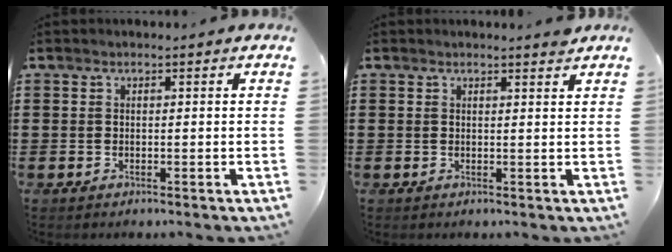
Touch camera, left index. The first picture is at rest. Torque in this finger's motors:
{"motor_torque": [0.53, -0.28, 0.00, 0.03]}